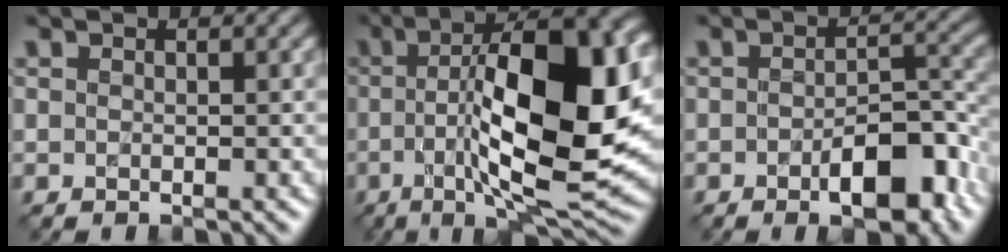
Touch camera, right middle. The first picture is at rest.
{"total": 15.3, "force": [-0.2, 4.7, 14.6], "torque": [-0.214, 0.010, -0.007]}
{"total": 5.7, "force": [-2.5, 2.2, 4.6], "torque": [-0.063, 0.005, -0.036]}